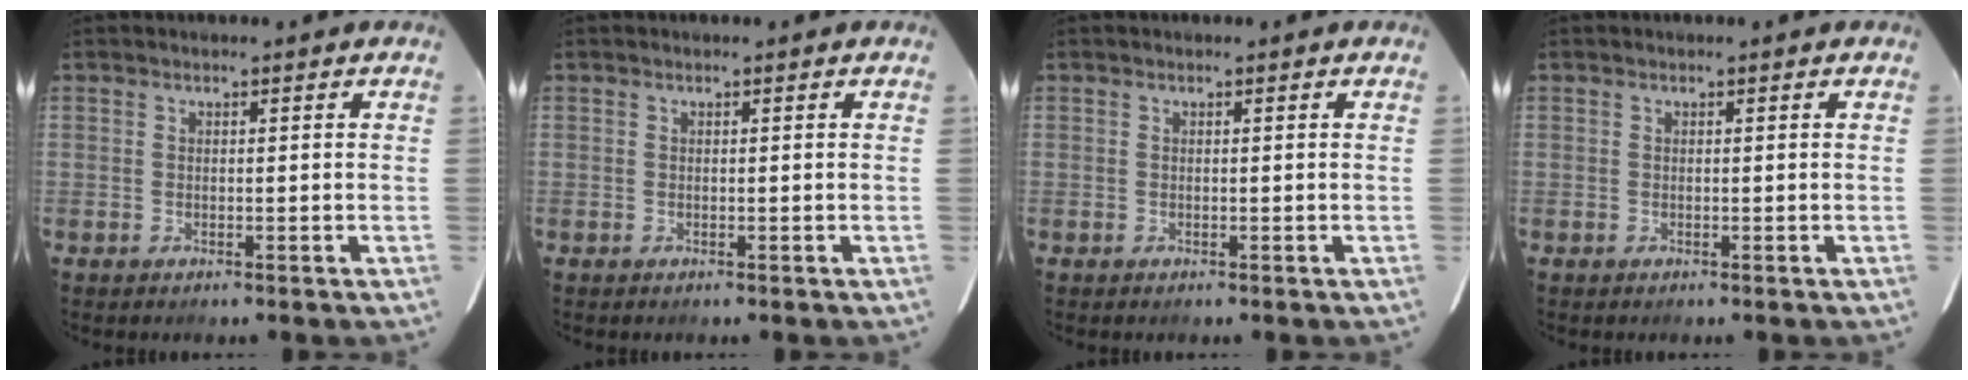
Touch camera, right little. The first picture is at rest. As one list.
[{"total": 0.0}, {"total": 0.0}, {"total": 0.0}]